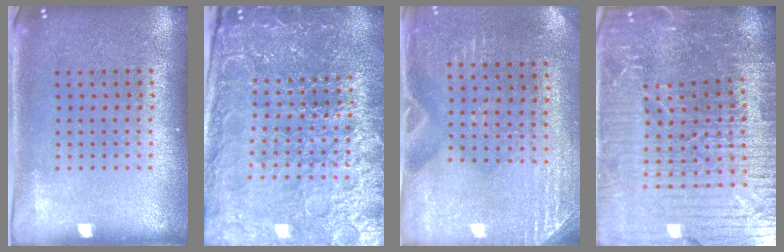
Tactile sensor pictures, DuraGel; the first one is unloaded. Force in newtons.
{"total": 5.4, "press": 4.9, "slide": 2.1}
{"total": 2.8, "press": 2.6, "slide": 1.2}
{"total": 6.3, "press": 5.6, "slide": 2.7}